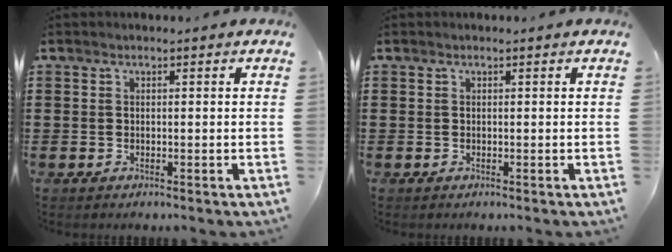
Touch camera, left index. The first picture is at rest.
{"total": 0.0}